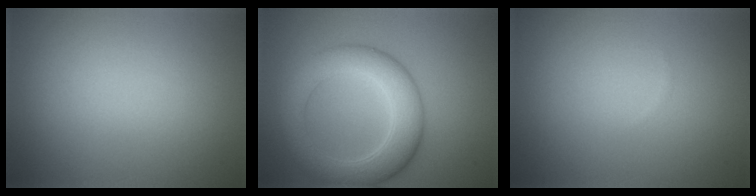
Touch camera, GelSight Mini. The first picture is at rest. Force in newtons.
{"total": 6.5, "press": 6.5, "slide": 0.3}
{"total": 0.0}